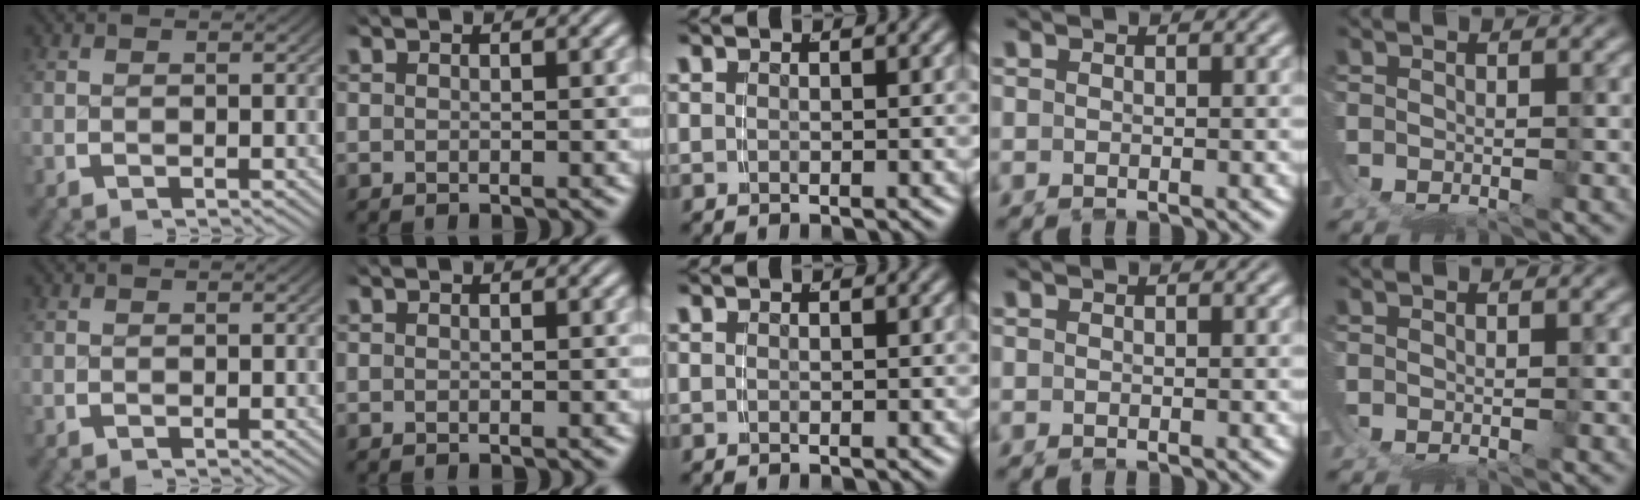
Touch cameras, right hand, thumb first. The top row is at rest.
{}